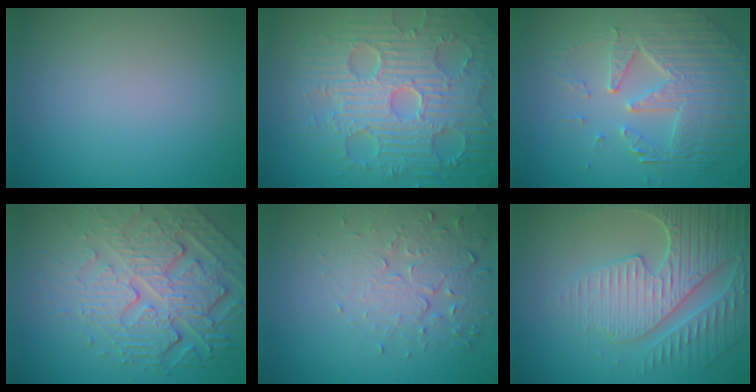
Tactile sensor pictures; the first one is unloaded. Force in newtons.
{"total": 9.2, "press": 6.8, "slide": 6.2}
{"total": 7.1, "press": 5.3, "slide": 4.7}
{"total": 7.6, "press": 5.4, "slide": 5.3}
{"total": 5.1, "press": 3.7, "slide": 3.4}
{"total": 6.7, "press": 5.5, "slide": 3.8}